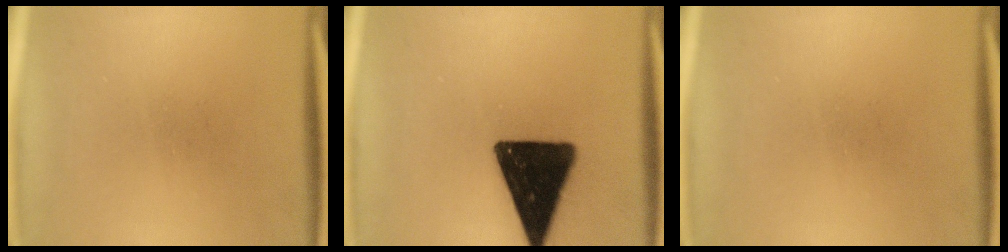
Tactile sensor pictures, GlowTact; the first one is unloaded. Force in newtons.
{"total": 18.7}
{"total": 0.0}